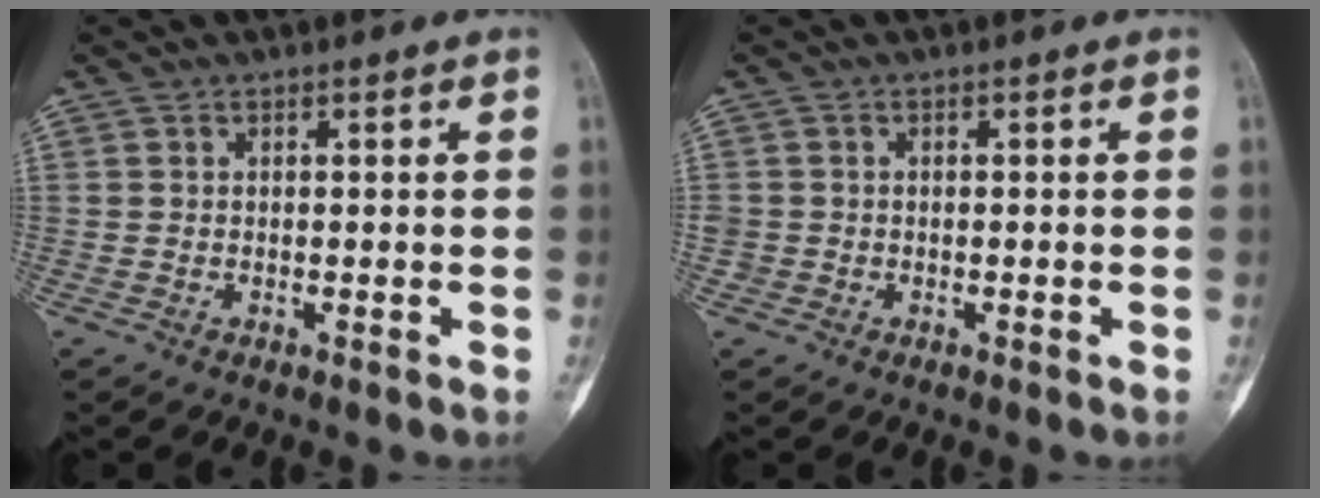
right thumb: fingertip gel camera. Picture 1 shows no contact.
{"total": 1.1, "force": [-0.4, 1.0, 0.1], "torque": [0.002, 0.002, -0.013]}